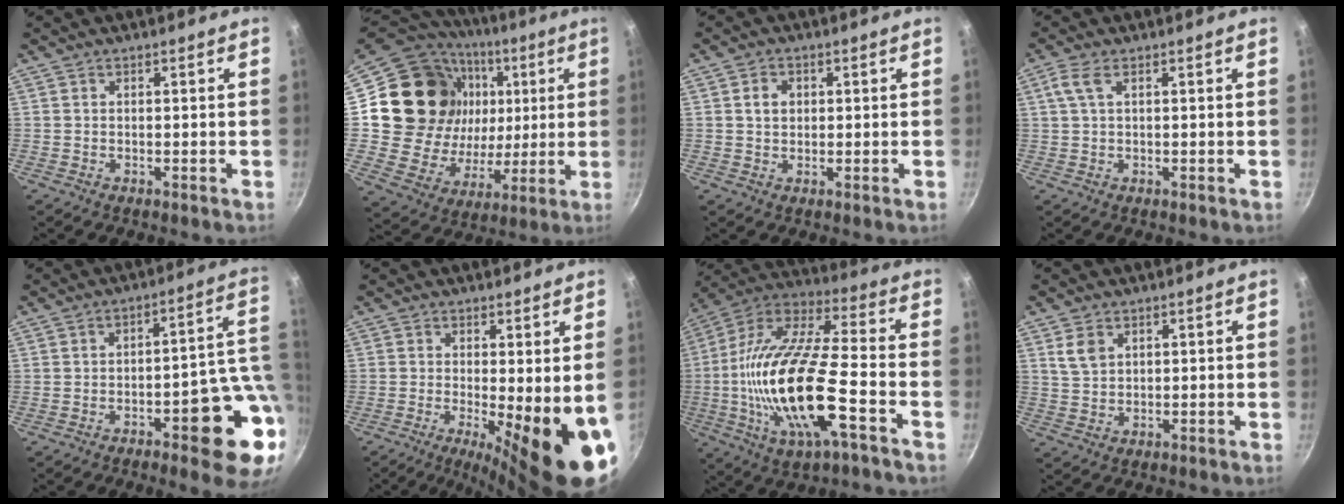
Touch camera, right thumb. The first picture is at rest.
{"total": 26.3, "force": [5.8, 21.6, 13.8], "torque": [-0.224, 0.007, 0.113]}
{"total": 3.3, "force": [0.7, 2.7, 1.8], "torque": [-0.018, 0.004, 0.009]}
{"total": 3.2, "force": [1.2, 1.3, 2.6], "torque": [-0.060, 0.008, 0.025]}
{"total": 15.4, "force": [-3.5, 4.9, 14.1], "torque": [-0.131, 0.022, -0.046]}
{"total": 13.5, "force": [-2.4, 3.2, 12.9], "torque": [-0.156, -0.023, -0.027]}
{"total": 24.3, "force": [-6.0, 7.9, 22.2], "torque": [-0.426, 0.022, -0.124]}
{"total": 4.0, "force": [1.8, 2.8, 2.3], "torque": [-0.032, -0.003, 0.038]}